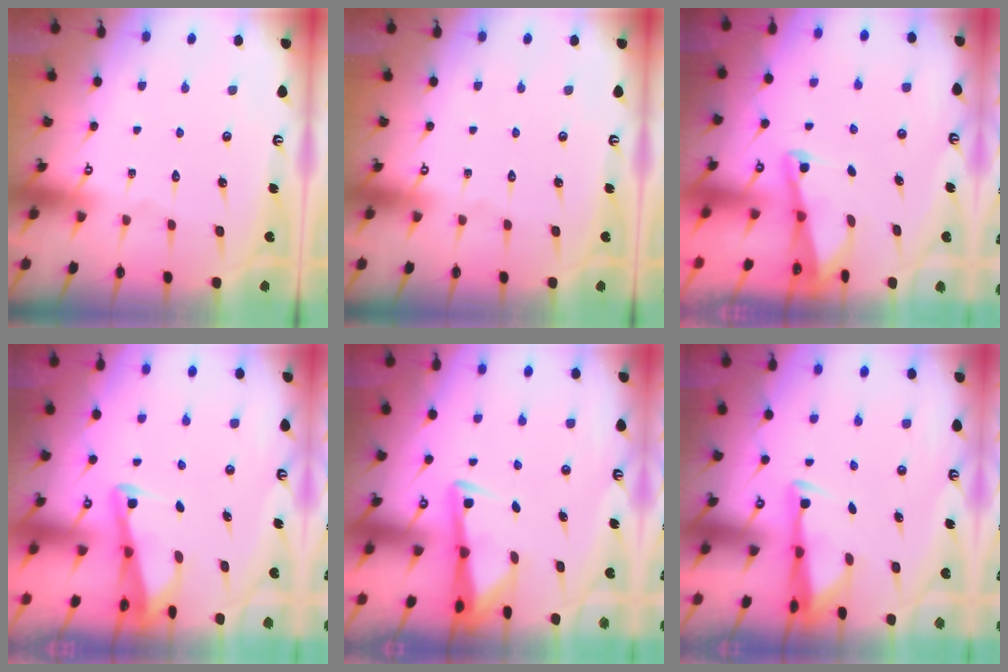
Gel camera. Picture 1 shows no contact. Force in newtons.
{"total": 0.0}
{"total": 2.1, "press": 2.1, "slide": 0.4}
{"total": 2.7, "press": 2.7, "slide": 0.3}
{"total": 3.1, "press": 3.1, "slide": 0.4}
{"total": 3.3, "press": 3.2, "slide": 0.9}